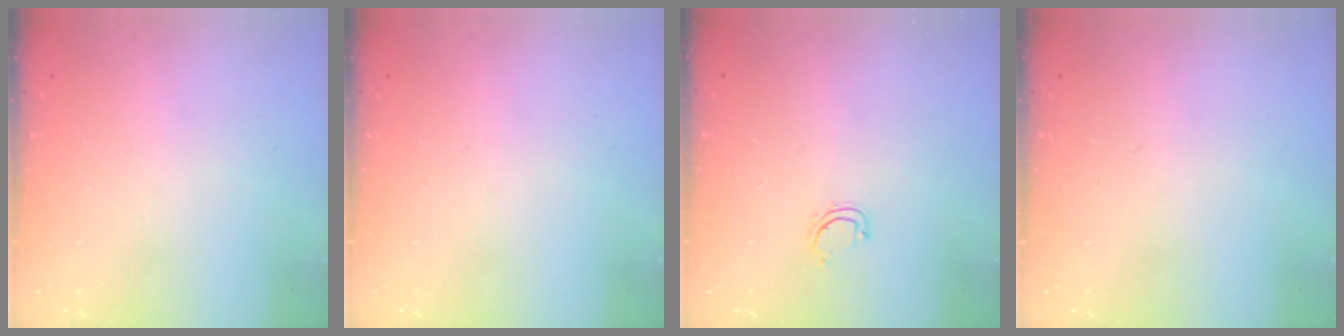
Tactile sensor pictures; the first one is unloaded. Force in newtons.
{"total": 0.0}
{"total": 4.0, "press": 3.9, "slide": 0.4}
{"total": 0.0}